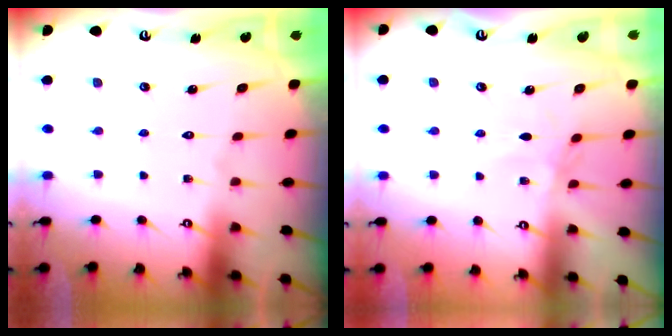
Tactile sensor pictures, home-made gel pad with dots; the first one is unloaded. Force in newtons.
{"total": 1.5, "press": 1.5, "slide": 0.4}